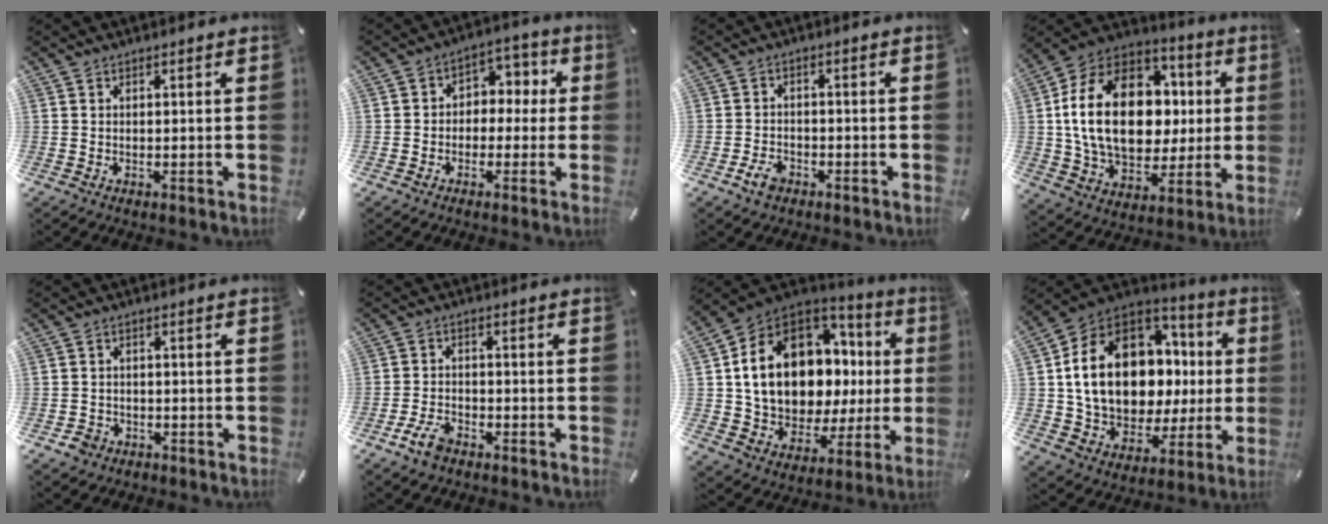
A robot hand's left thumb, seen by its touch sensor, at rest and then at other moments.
{"total": 6.1, "force": [-1.5, 5.5, 2.2], "torque": [-0.022, 0.018, -0.034]}
{"total": 4.2, "force": [-2.5, 2.7, 2.0], "torque": [-0.053, 0.006, -0.051]}
{"total": 24.4, "force": [1.6, 16.9, 17.5], "torque": [-0.356, 0.008, 0.032]}
{"total": 3.3, "force": [-2.0, 2.5, 0.7], "torque": [-0.009, 0.011, -0.040]}
{"total": 5.5, "force": [-3.6, 2.9, 2.9], "torque": [-0.077, 0.013, -0.073]}
{"total": 18.5, "force": [4.0, 13.2, 12.2], "torque": [-0.226, -0.038, 0.089]}
{"total": 19.5, "force": [3.4, 14.1, 13.1], "torque": [-0.251, -0.032, 0.073]}